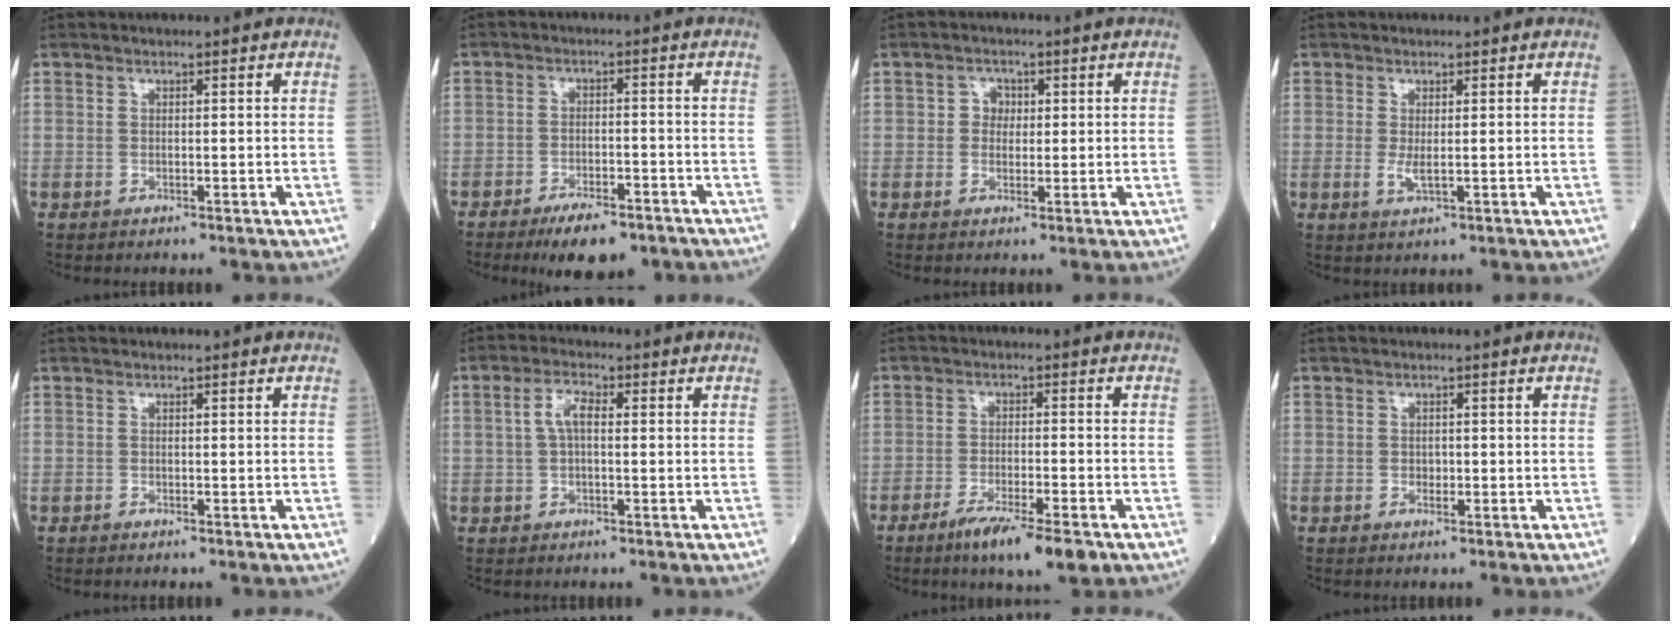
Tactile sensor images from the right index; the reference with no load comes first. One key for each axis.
{"total": 6.7, "fx": -4.9, "fy": 2.4, "fz": 3.9, "tx": -0.060, "ty": -0.001, "tz": -0.076}
{"total": 2.2, "fx": 0.4, "fy": 1.9, "fz": 1.1, "tx": -0.012, "ty": 0.003, "tz": 0.002}
{"total": 1.9, "fx": 0.0, "fy": 0.5, "fz": 1.9, "tx": -0.038, "ty": -0.005, "tz": 0.003}
{"total": 0.0}
{"total": 3.8, "fx": 0.5, "fy": 1.5, "fz": 3.4, "tx": -0.074, "ty": 0.016, "tz": 0.010}
{"total": 8.6, "fx": -5.5, "fy": 0.9, "fz": 6.5, "tx": -0.102, "ty": -0.016, "tz": -0.089}
{"total": 1.0, "fx": -0.2, "fy": 0.8, "fz": 0.6, "tx": -0.009, "ty": 0.002, "tz": -0.003}